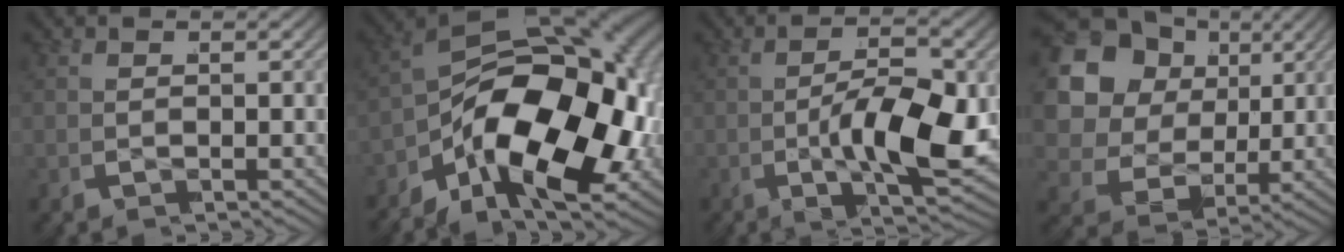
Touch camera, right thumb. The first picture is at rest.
{"total": 21.1, "force": [-3.0, 12.4, 16.8], "torque": [-0.270, -0.038, -0.040]}
{"total": 10.5, "force": [-2.5, 4.4, 9.2], "torque": [-0.175, -0.030, -0.028]}
{"total": 14.3, "force": [2.5, 11.3, 8.5], "torque": [-0.204, -0.001, 0.030]}